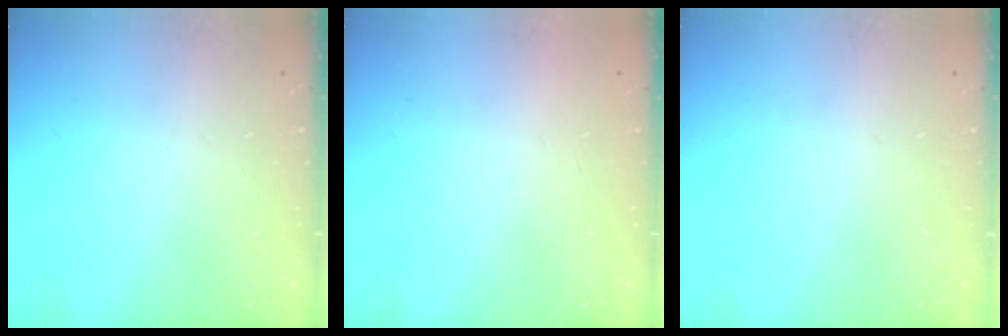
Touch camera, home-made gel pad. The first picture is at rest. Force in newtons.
{"total": 1.7, "press": 1.7, "slide": 0.1}
{"total": 0.0}